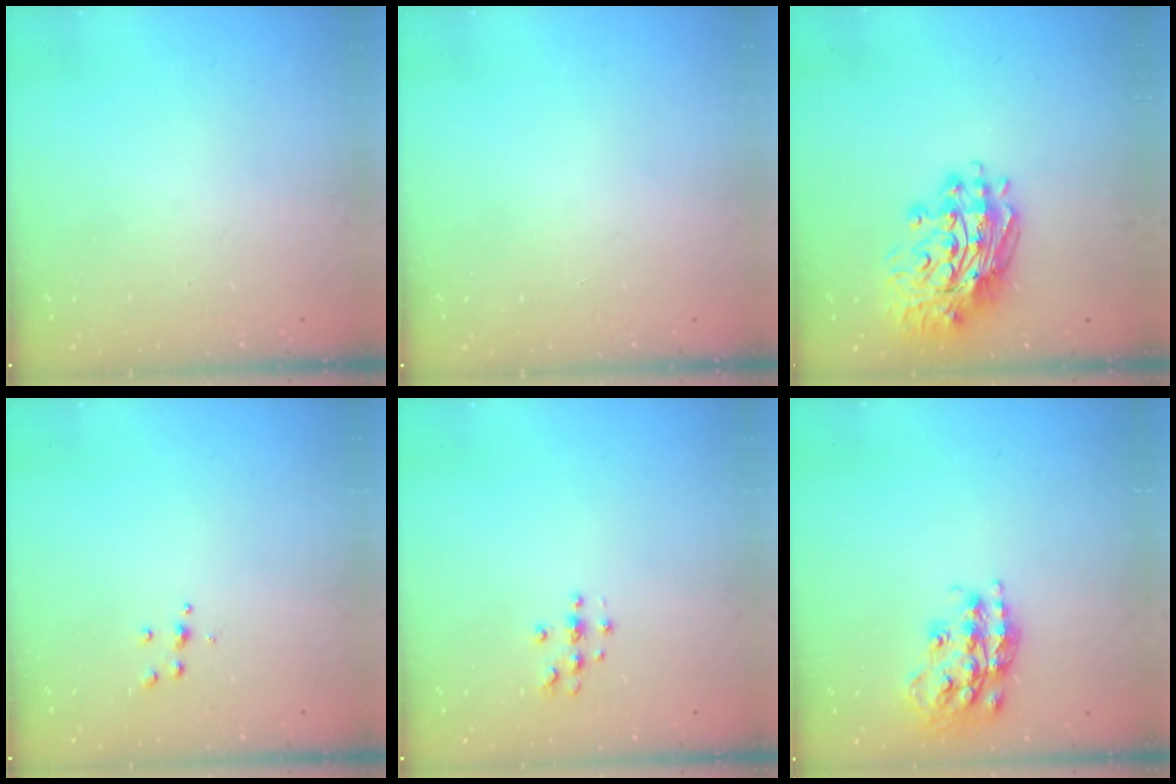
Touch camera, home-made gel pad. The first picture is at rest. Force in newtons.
{"total": 0.0}
{"total": 15.0, "press": 14.9, "slide": 1.6}
{"total": 3.6, "press": 3.6, "slide": 0.3}
{"total": 4.2, "press": 4.2, "slide": 0.5}
{"total": 18.0, "press": 17.9, "slide": 1.2}